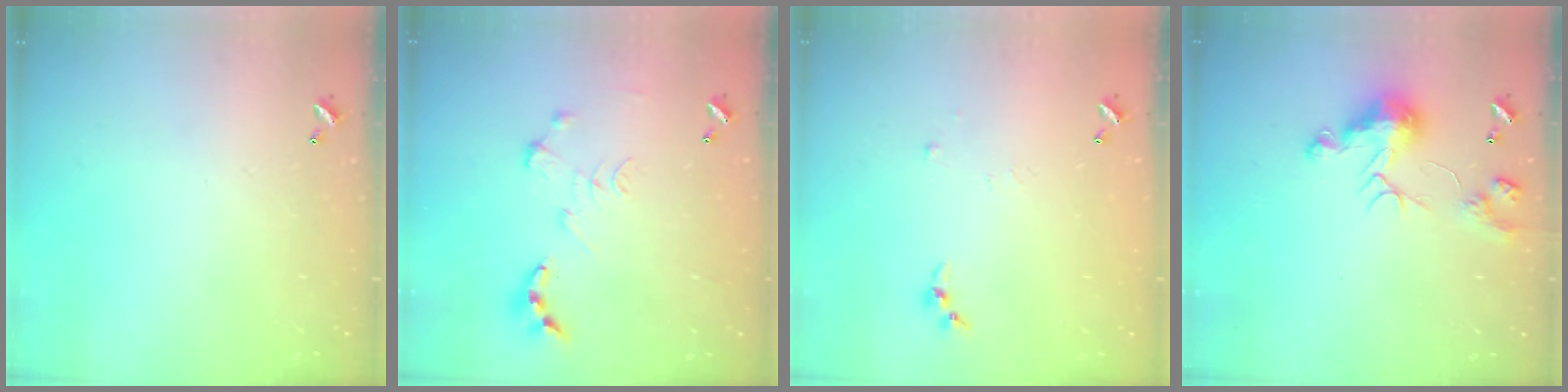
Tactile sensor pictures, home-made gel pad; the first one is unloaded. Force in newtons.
{"total": 0.0}
{"total": 3.3, "press": 3.3, "slide": 0.5}
{"total": 11.0, "press": 11.0, "slide": 0.7}